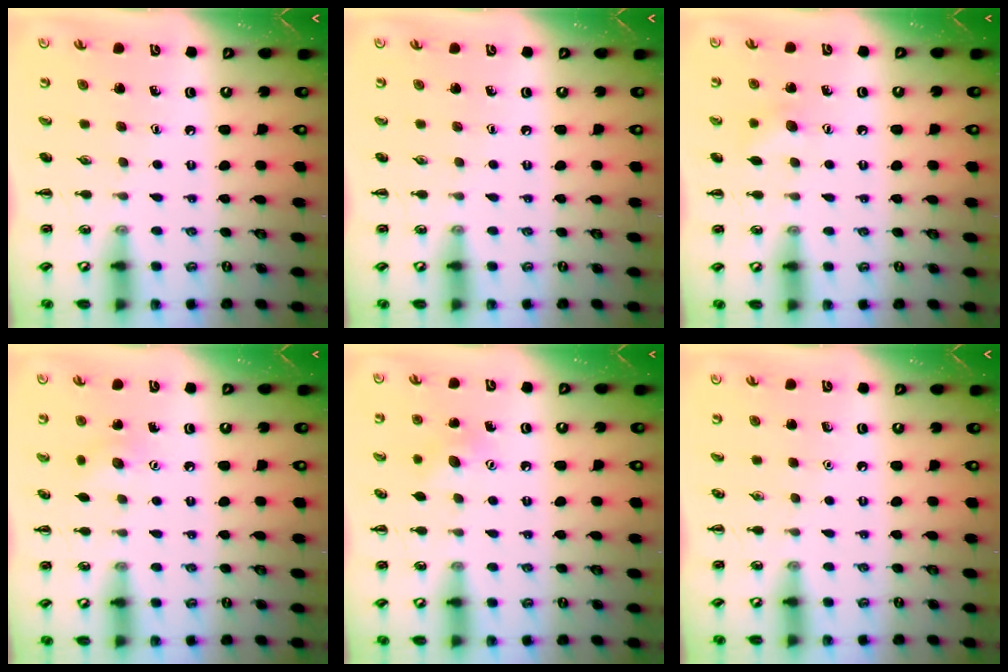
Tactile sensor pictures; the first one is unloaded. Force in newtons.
{"total": 0.0}
{"total": 6.8, "press": 6.7, "slide": 1.3}
{"total": 5.7, "press": 5.5, "slide": 1.4}
{"total": 6.2, "press": 6.0, "slide": 1.6}
{"total": 0.0}